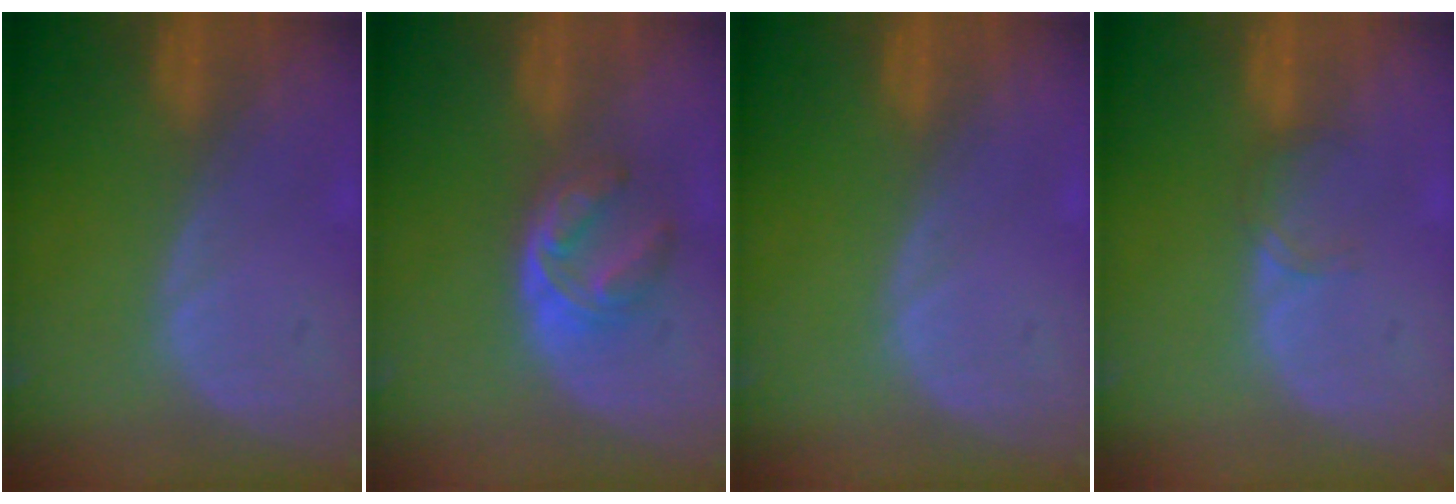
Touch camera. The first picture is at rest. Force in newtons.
{"total": 6.3, "press": 5.0, "slide": 3.8}
{"total": 0.0}
{"total": 1.5, "press": 1.5, "slide": 0.2}